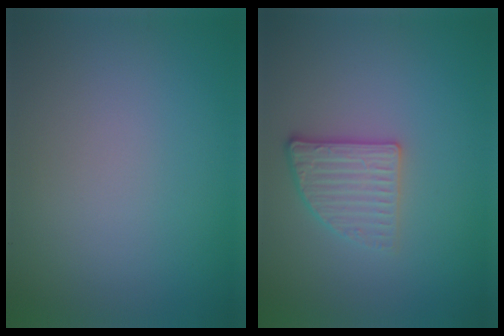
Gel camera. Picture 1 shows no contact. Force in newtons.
{"total": 2.6, "press": 2.3, "slide": 1.3}